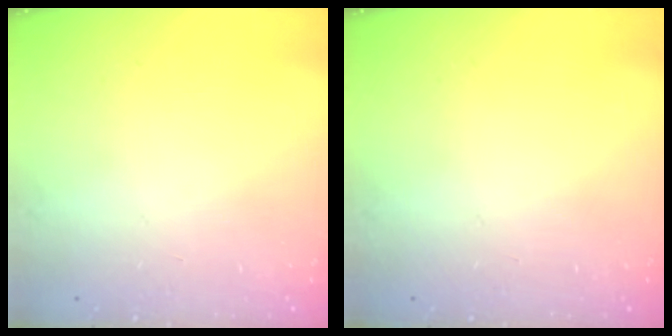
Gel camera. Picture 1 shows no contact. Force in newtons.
{"total": 0.0}